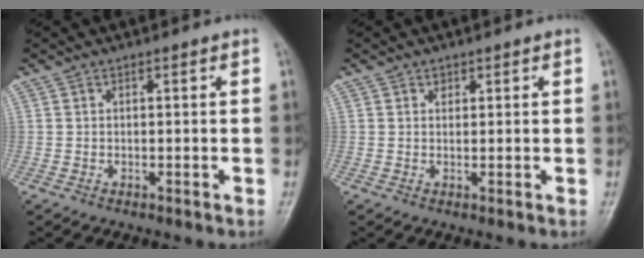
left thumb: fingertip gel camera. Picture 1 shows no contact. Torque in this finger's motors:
{"motor_torque": [0.08, -0.04, 0.24, 0.07, 0.02]}